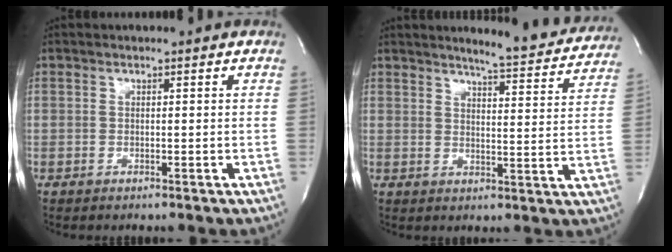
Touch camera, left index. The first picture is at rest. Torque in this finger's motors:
{"motor_torque": [0.03, -0.19, 0.14, 0.04]}